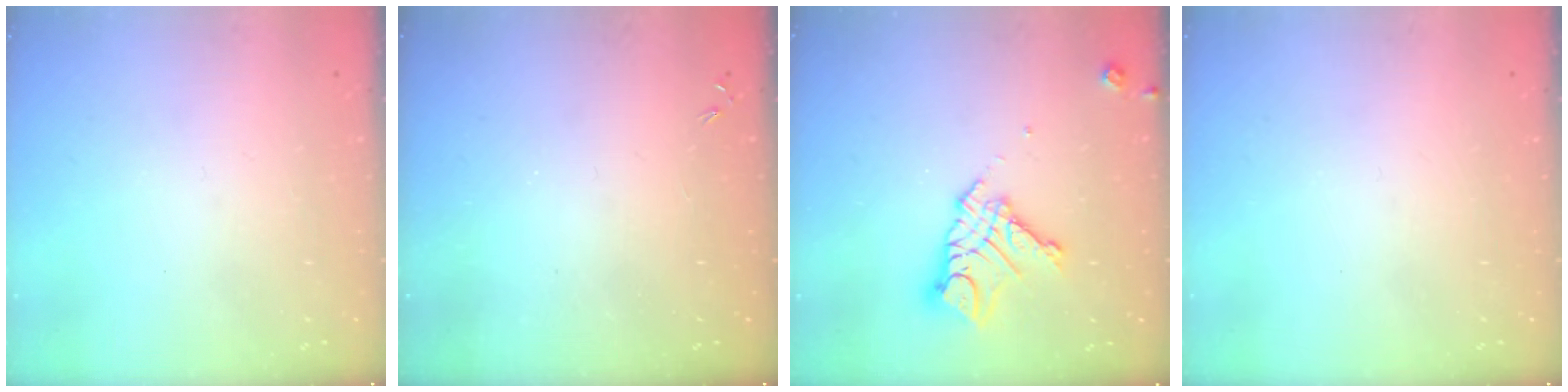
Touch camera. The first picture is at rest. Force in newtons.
{"total": 0.0}
{"total": 12.5, "press": 12.5, "slide": 1.0}
{"total": 0.0}